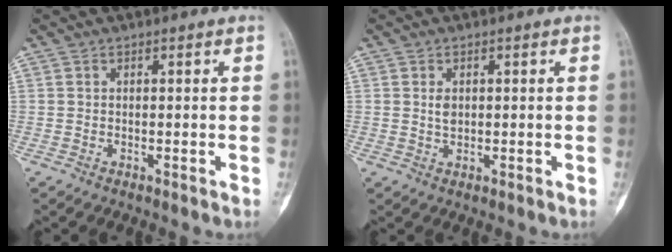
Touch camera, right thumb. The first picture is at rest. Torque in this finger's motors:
{"motor_torque": [0.52, 0.40, 0.12, -0.19, 0.19]}